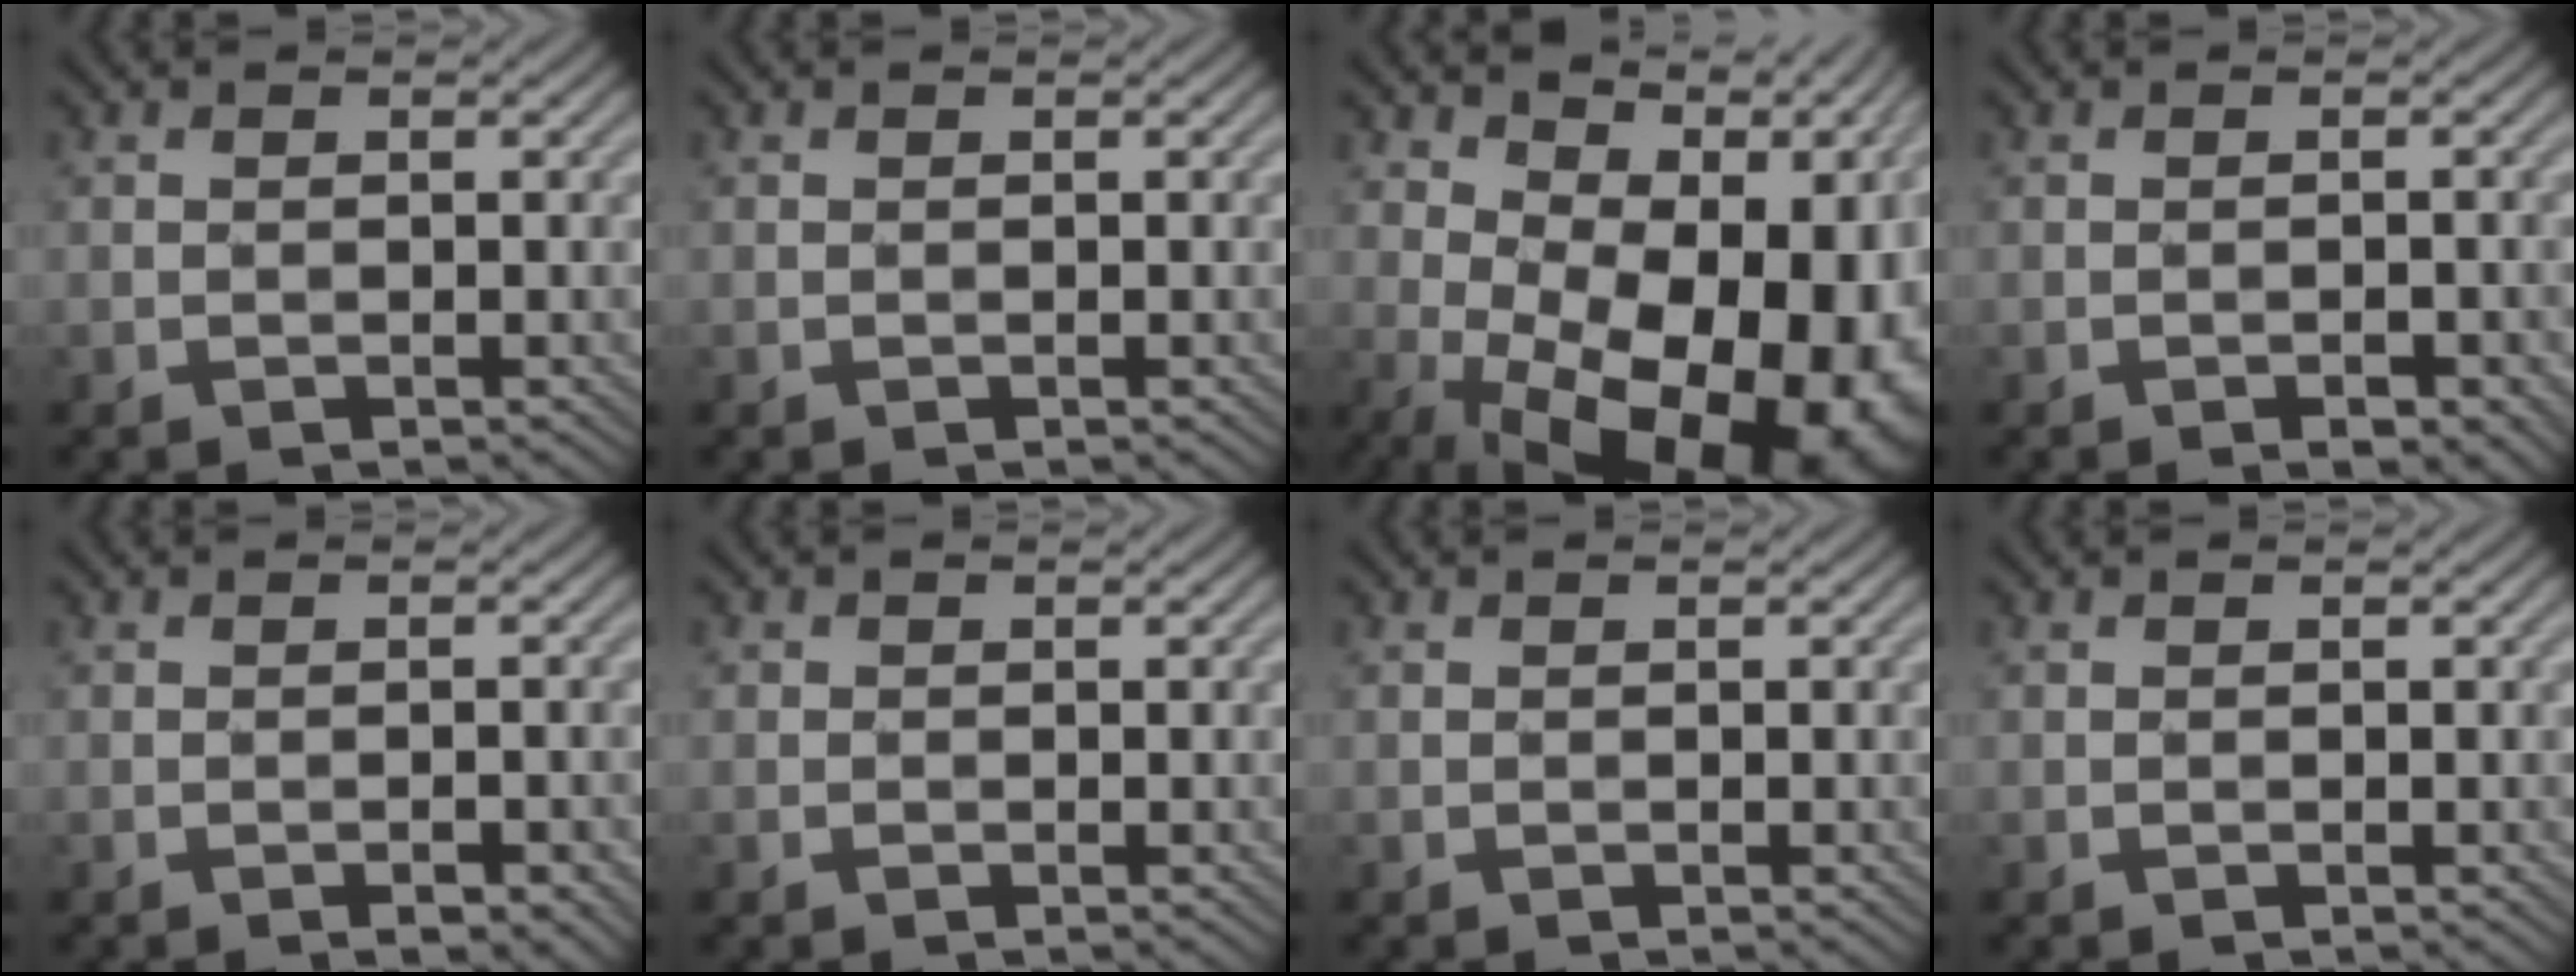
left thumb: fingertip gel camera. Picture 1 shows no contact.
{"total": 0.0}
{"total": 19.3, "force": [-2.2, 11.6, 15.3], "torque": [-0.164, -0.003, 0.007]}
{"total": 2.0, "force": [-1.2, 0.5, 1.5], "torque": [-0.023, 0.004, -0.016]}
{"total": 1.8, "force": [-1.1, 0.3, 1.3], "torque": [-0.019, 0.005, -0.017]}
{"total": 0.8, "force": [-0.1, 0.8, 0.1], "torque": [0.002, -0.002, -0.006]}
{"total": 0.0}
{"total": 0.0}